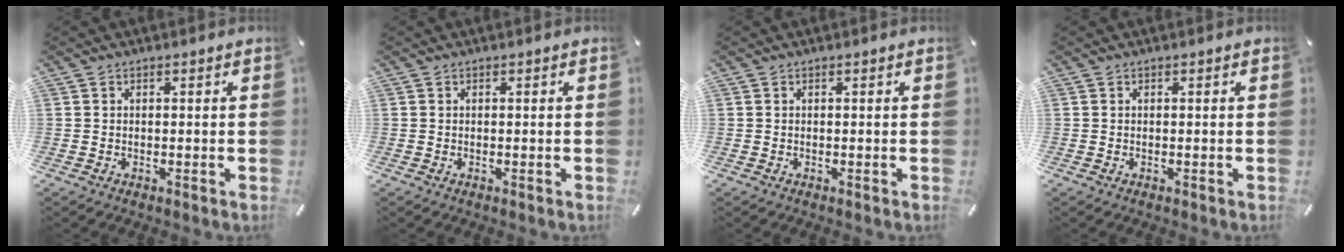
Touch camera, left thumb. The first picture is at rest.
{"total": 0.0}
{"total": 0.0}
{"total": 0.0}